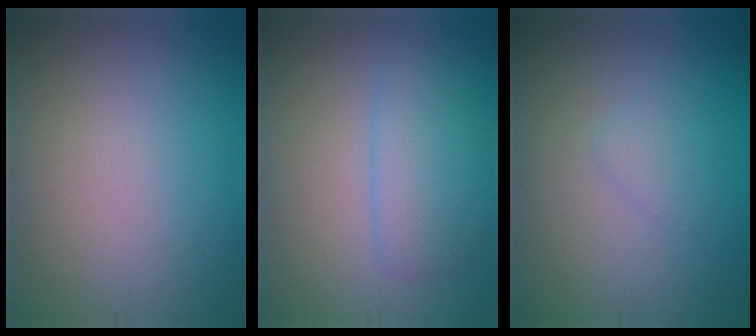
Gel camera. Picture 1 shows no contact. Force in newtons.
{"total": 3.5, "press": 3.5, "slide": 0.1}
{"total": 1.2, "press": 1.2, "slide": 0.1}